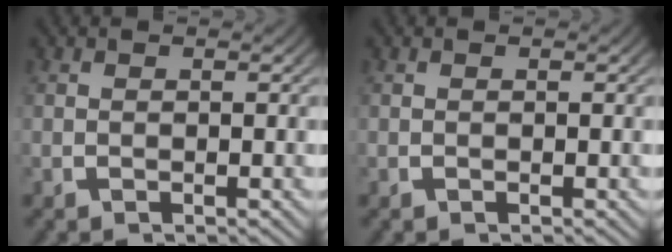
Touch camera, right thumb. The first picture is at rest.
{"total": 0.0}